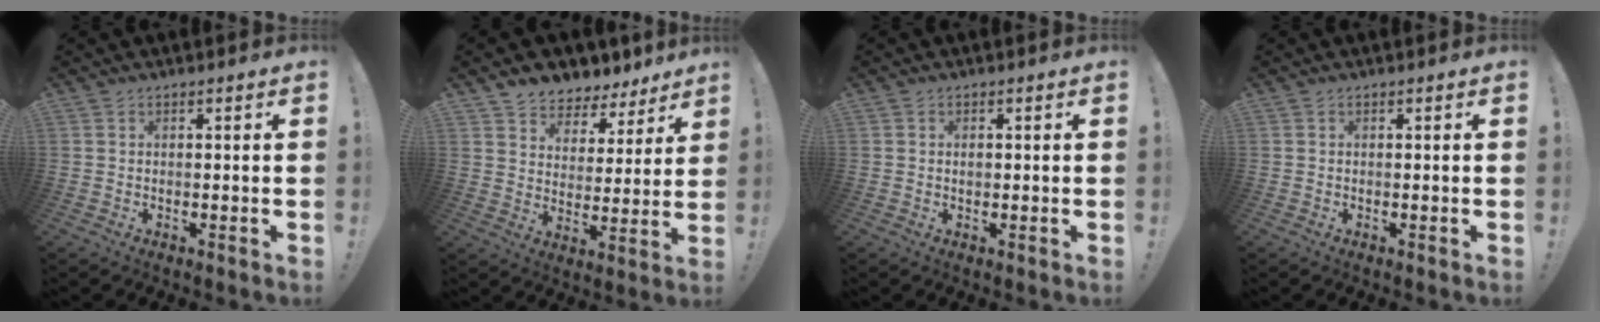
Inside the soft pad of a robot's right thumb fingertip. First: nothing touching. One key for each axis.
{"total": 6.8, "fx": 5.2, "fy": 4.2, "fz": 0.9, "tx": -0.013, "ty": -0.052, "tz": 0.101}
{"total": 0.8, "fx": -0.1, "fy": 0.6, "fz": 0.6, "tx": -0.006, "ty": -0.001, "tz": -0.003}
{"total": 0.0}